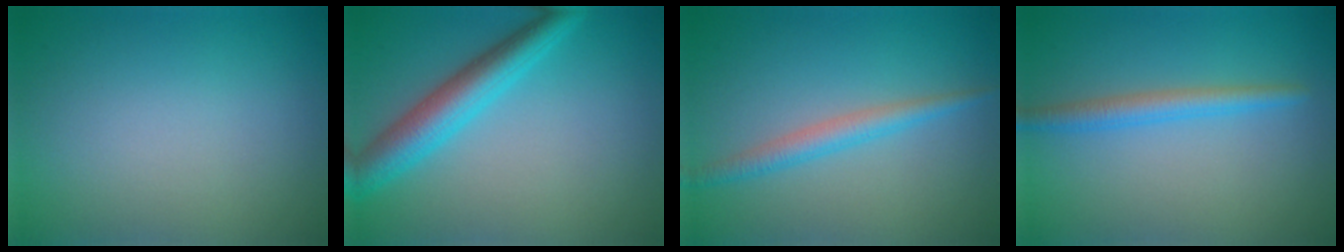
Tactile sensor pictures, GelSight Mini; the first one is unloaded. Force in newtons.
{"total": 5.0, "press": 5.0, "slide": 0.2}
{"total": 2.3, "press": 2.3, "slide": 0.1}
{"total": 2.4, "press": 2.4, "slide": 0.1}